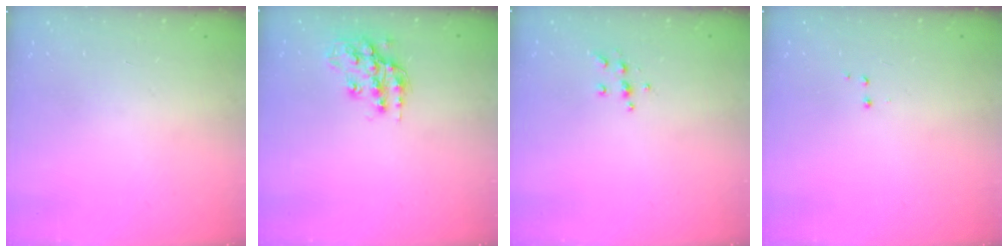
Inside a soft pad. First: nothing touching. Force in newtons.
{"total": 15.0, "press": 15.0, "slide": 1.2}
{"total": 5.7, "press": 5.7, "slide": 0.9}
{"total": 2.9, "press": 2.8, "slide": 0.7}